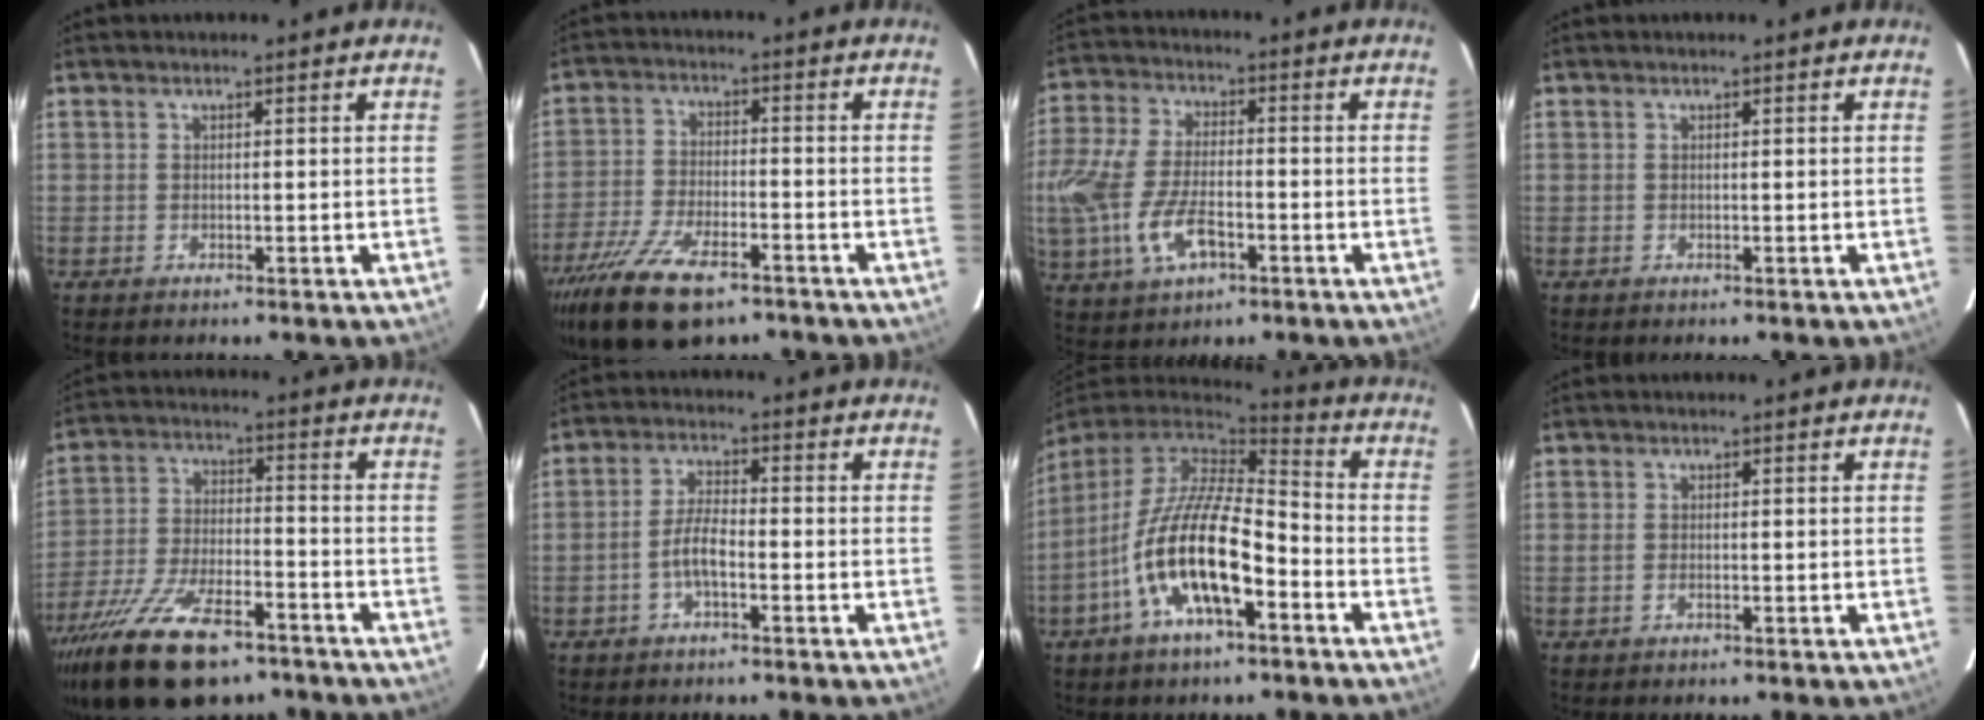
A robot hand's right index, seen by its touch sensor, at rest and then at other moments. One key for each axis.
{"total": 15.8, "fx": -10.8, "fy": 6.2, "fz": 9.7, "tx": -0.216, "ty": -0.040, "tz": -0.194}
{"total": 15.8, "fx": -4.8, "fy": 8.1, "fz": 12.8, "tx": -0.291, "ty": -0.012, "tz": -0.086}
{"total": 0.0}
{"total": 20.6, "fx": -14.5, "fy": 8.3, "fz": 12.1, "tx": -0.251, "ty": -0.037, "tz": -0.243}
{"total": 4.7, "fx": -1.9, "fy": 1.3, "fz": 4.0, "tx": -0.087, "ty": 0.008, "tz": -0.037}
{"total": 18.1, "fx": -7.3, "fy": 6.3, "fz": 15.4, "tx": -0.301, "ty": -0.017, "tz": -0.142}
{"total": 0.9, "fx": -0.3, "fy": 0.5, "fz": 0.8, "tx": -0.016, "ty": -0.002, "tz": -0.006}